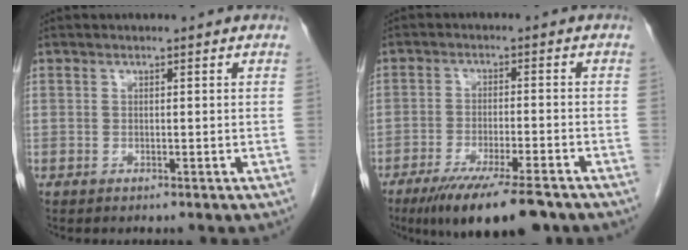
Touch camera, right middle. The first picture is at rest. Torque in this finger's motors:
{"motor_torque": [1.33, -0.81, 0.40, 0.11]}